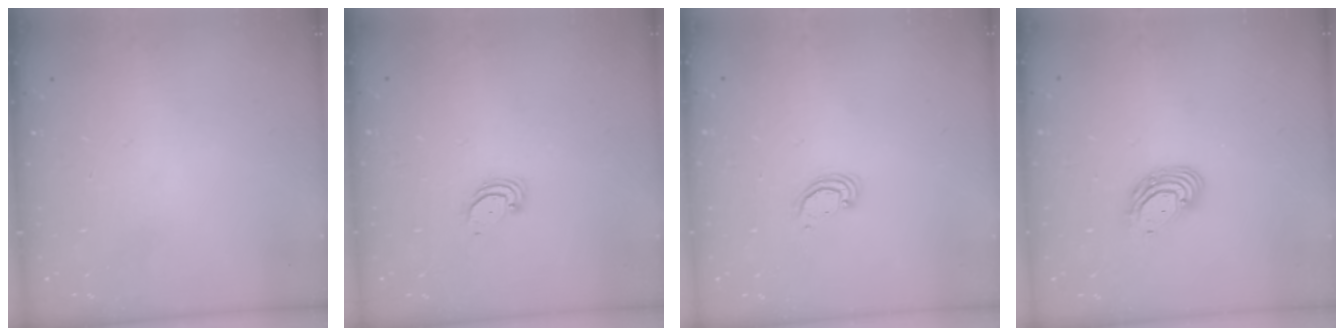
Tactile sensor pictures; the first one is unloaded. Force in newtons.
{"total": 2.2, "press": 2.2, "slide": 0.3}
{"total": 2.0, "press": 2.0, "slide": 0.2}
{"total": 8.8, "press": 8.6, "slide": 1.7}